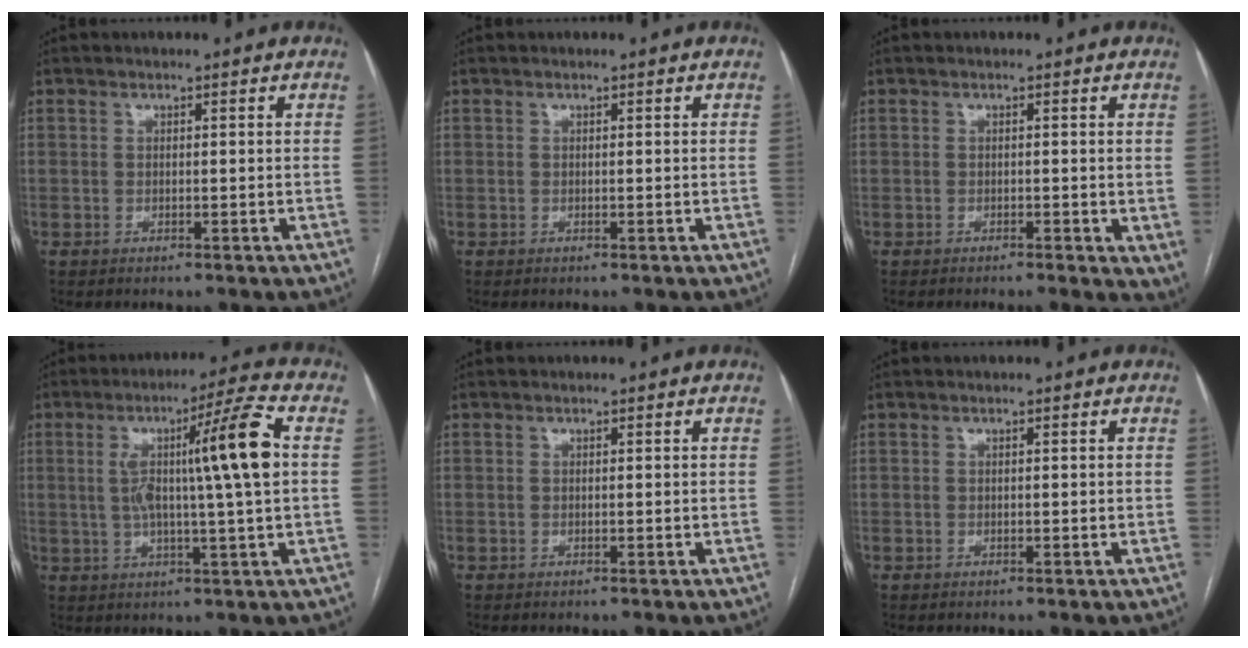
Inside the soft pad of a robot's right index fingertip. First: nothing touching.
{"total": 0.0}
{"total": 3.3, "force": [-1.3, 1.1, 2.8], "torque": [-0.024, -0.006, -0.022]}
{"total": 12.6, "force": [1.8, -1.0, 12.4], "torque": [-0.202, 0.013, 0.028]}
{"total": 0.0}
{"total": 0.0}